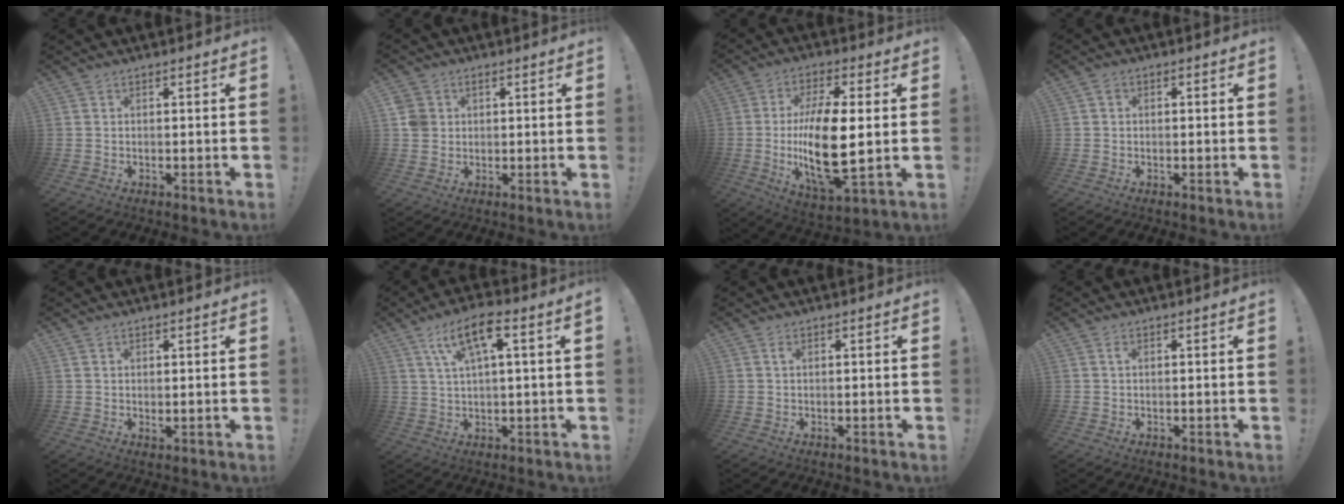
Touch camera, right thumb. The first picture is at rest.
{"total": 4.3, "force": [0.9, 3.9, 1.5], "torque": [-0.024, 0.003, 0.018]}
{"total": 19.3, "force": [-0.4, 7.0, 18.0], "torque": [-0.346, -0.019, -0.007]}
{"total": 1.3, "force": [-0.5, 1.0, 0.7], "torque": [-0.013, 0.007, -0.010]}
{"total": 1.1, "force": [0.9, 0.2, 0.6], "torque": [-0.007, -0.004, 0.016]}
{"total": 9.7, "force": [3.6, 2.4, 8.7], "torque": [-0.148, -0.001, 0.063]}
{"total": 0.6, "force": [0.3, 0.2, 0.5], "torque": [-0.004, 0.000, 0.003]}
{"total": 0.6, "force": [0.2, 0.2, 0.6], "torque": [-0.014, 0.005, 0.003]}